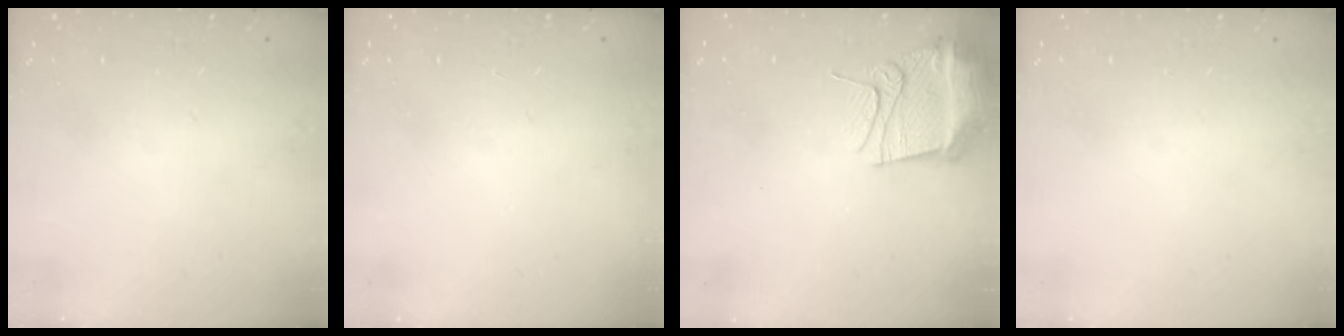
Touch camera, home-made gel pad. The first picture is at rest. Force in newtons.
{"total": 0.0}
{"total": 12.1, "press": 12.0, "slide": 1.4}
{"total": 0.0}